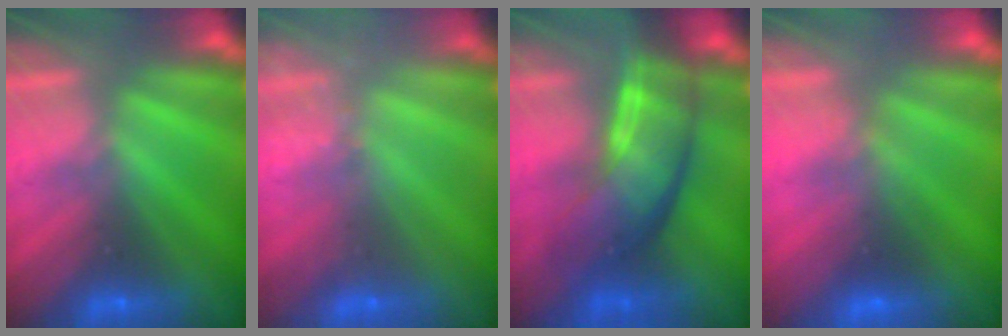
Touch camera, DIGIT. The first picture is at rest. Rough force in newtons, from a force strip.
{"total": 2.7}
{"total": 7.3}
{"total": 2.7}